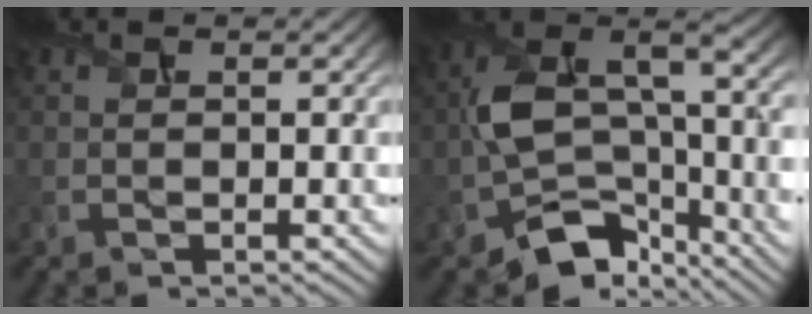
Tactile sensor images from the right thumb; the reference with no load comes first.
{"total": 11.4, "force": [-4.3, 6.4, 8.4], "torque": [-0.146, -0.006, -0.077]}